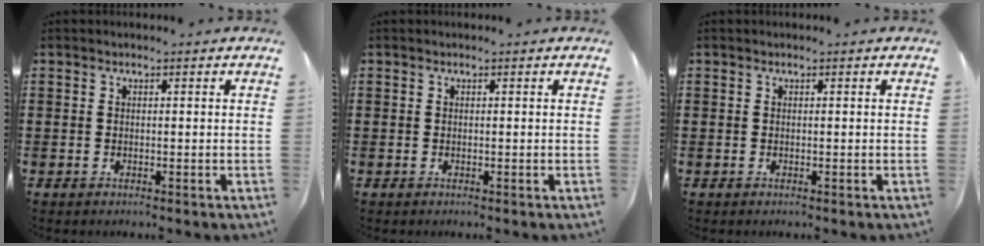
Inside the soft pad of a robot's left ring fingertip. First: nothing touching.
{"total": 0.0}
{"total": 0.0}